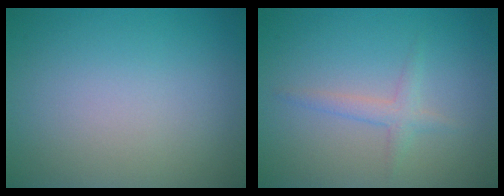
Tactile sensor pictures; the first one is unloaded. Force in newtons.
{"total": 1.7, "press": 1.7, "slide": 0.1}